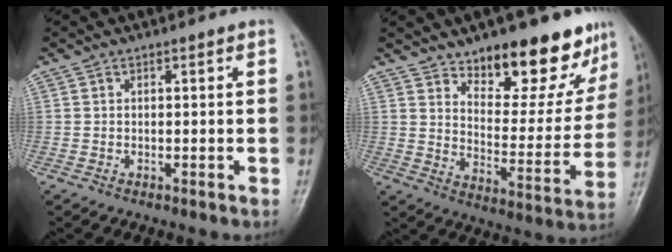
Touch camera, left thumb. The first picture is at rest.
{"total": 18.5, "force": [13.4, 7.5, 10.4], "torque": [-0.082, -0.096, 0.195]}